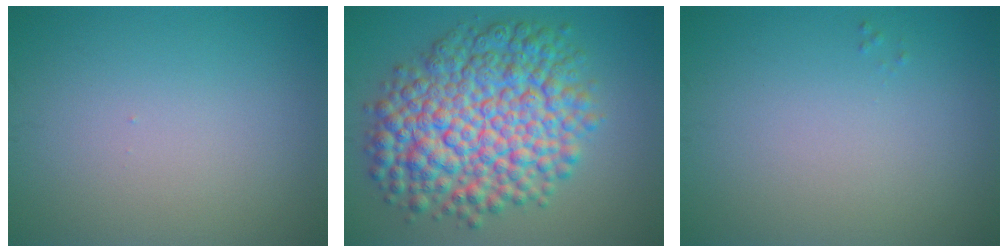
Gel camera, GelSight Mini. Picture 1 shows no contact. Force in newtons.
{"total": 11.5, "press": 11.5, "slide": 0.2}
{"total": 0.0}